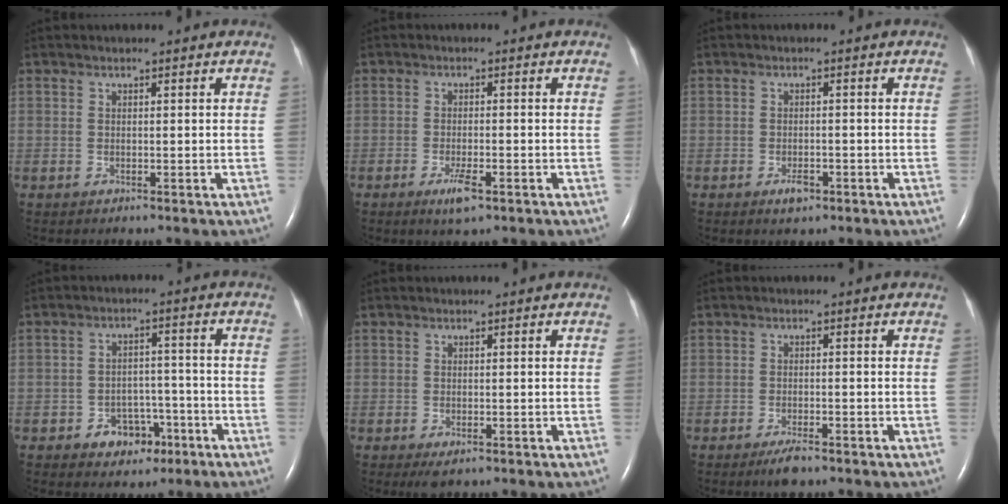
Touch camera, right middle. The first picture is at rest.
{"total": 3.4, "force": [-1.9, 0.7, 2.7], "torque": [-0.053, -0.004, -0.032]}
{"total": 2.1, "force": [-1.3, 1.0, 1.3], "torque": [-0.026, 0.001, -0.018]}
{"total": 5.7, "force": [-3.1, 4.0, 2.6], "torque": [-0.035, 0.017, -0.038]}
{"total": 1.7, "force": [-0.8, 0.7, 1.3], "torque": [-0.023, -0.004, -0.008]}
{"total": 2.7, "force": [-2.0, 0.5, 1.7], "torque": [-0.040, -0.005, -0.033]}